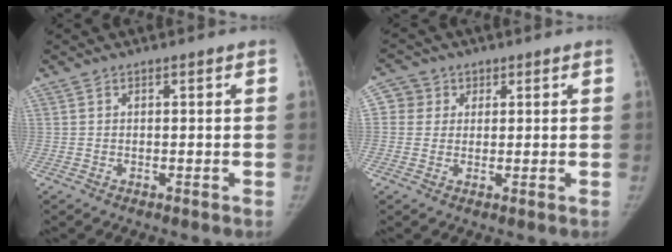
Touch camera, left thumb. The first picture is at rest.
{"total": 3.9, "force": [1.2, 3.7, 0.1], "torque": [0.019, 0.002, 0.018]}